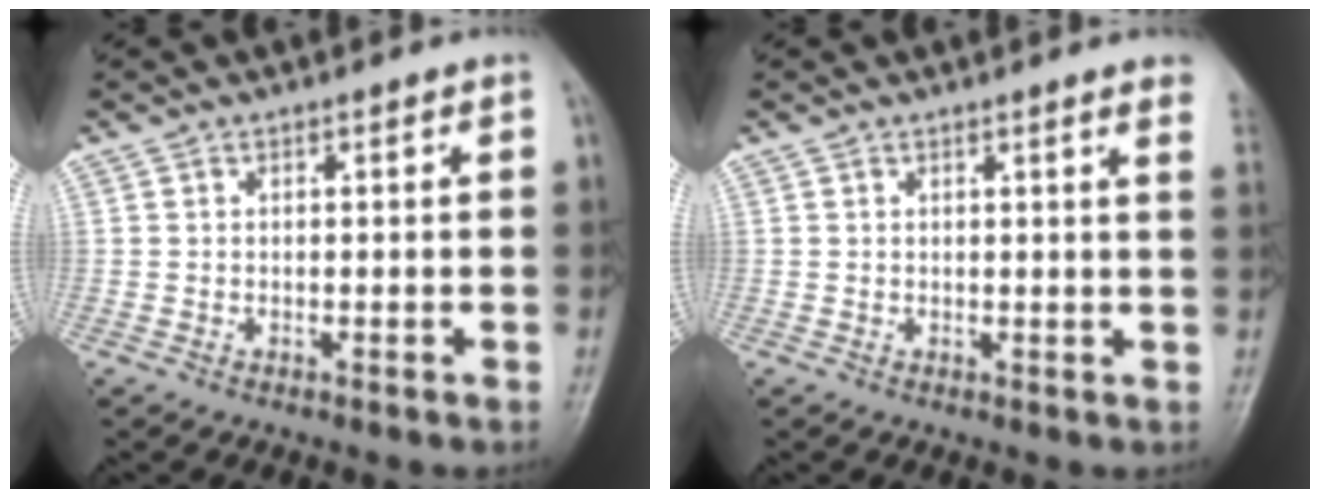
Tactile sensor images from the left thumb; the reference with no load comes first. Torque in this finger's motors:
{"motor_torque": [2.11, 1.90, 0.97, -1.07, 0.02]}